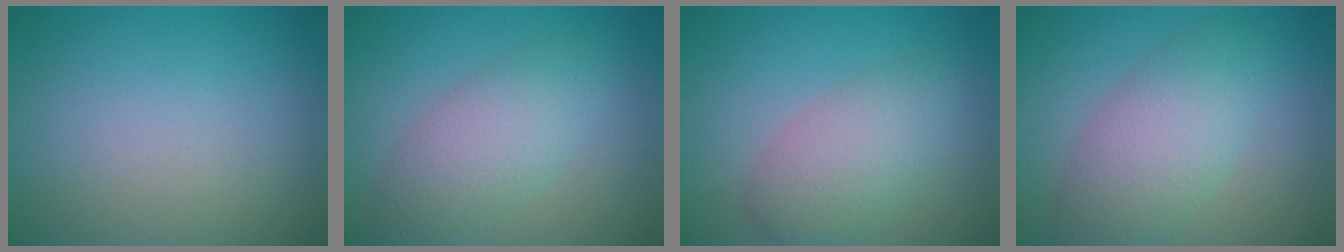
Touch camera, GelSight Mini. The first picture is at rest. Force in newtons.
{"total": 6.1, "press": 6.1, "slide": 0.1}
{"total": 4.2, "press": 4.2, "slide": 0.2}
{"total": 5.2, "press": 5.2, "slide": 0.3}